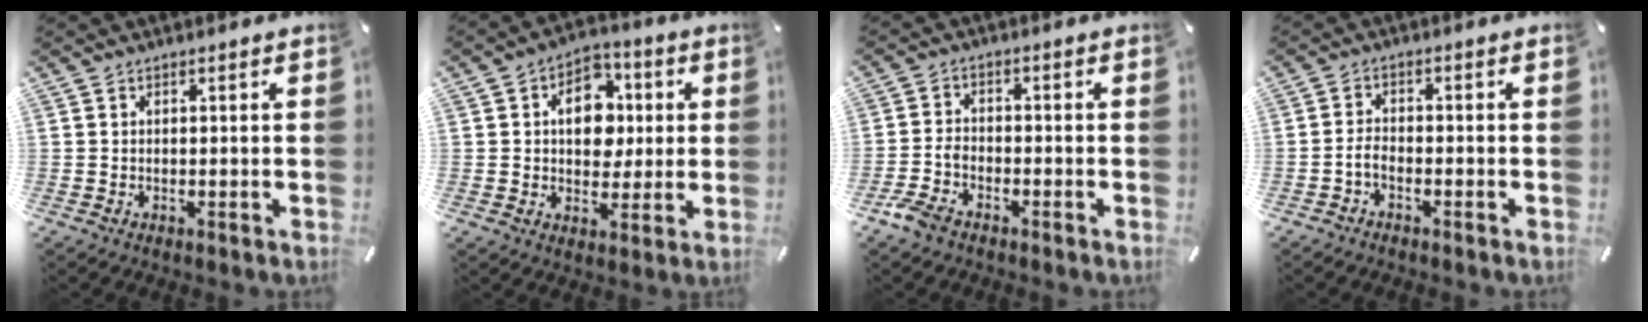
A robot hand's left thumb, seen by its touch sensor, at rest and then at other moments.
{"total": 11.1, "force": [1.3, 8.7, 6.9], "torque": [-0.087, 0.008, 0.021]}
{"total": 4.8, "force": [-3.3, 2.9, 2.0], "torque": [-0.051, 0.015, -0.065]}
{"total": 2.8, "force": [-1.6, 1.3, 1.9], "torque": [-0.048, 0.003, -0.033]}